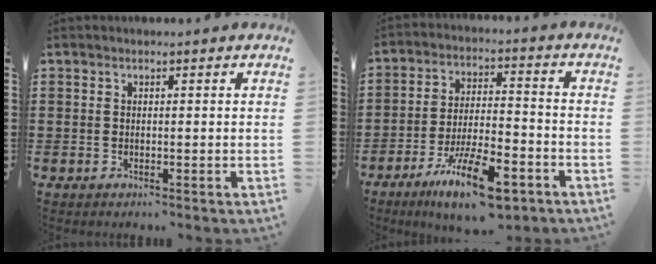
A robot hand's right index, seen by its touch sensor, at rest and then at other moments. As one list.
[{"total": 12.5, "force": [-7.7, 3.6, 9.2], "torque": [-0.172, 0.021, -0.138]}]